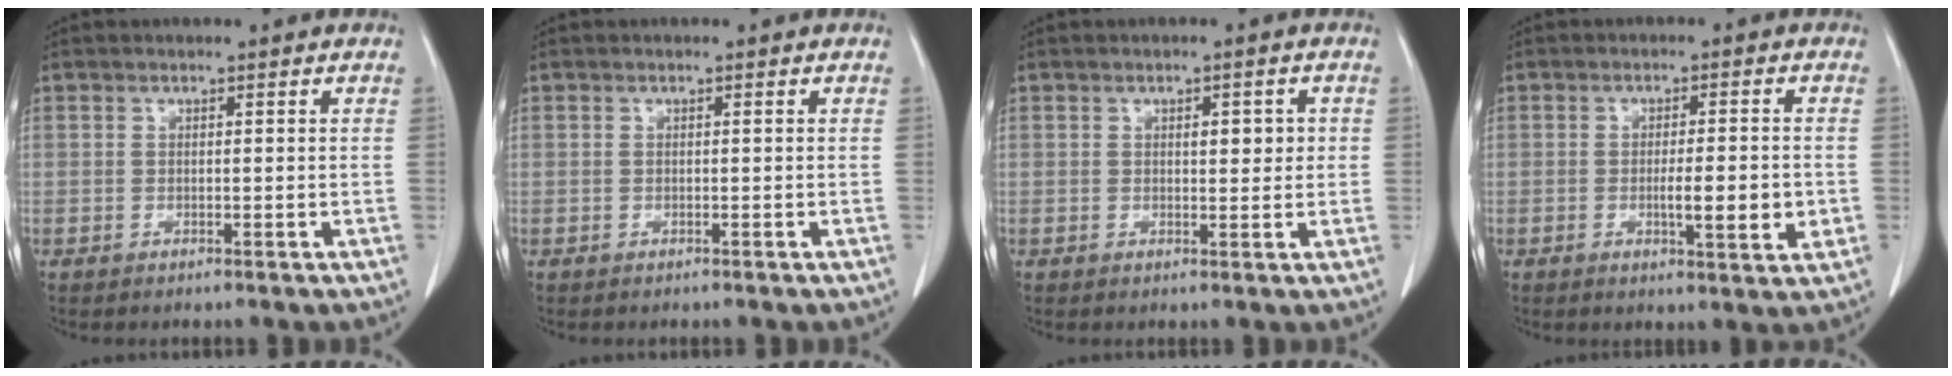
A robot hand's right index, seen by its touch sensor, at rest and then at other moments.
{"total": 0.0}
{"total": 2.8, "force": [0.6, 1.1, 2.5], "torque": [-0.033, 0.001, 0.009]}
{"total": 6.3, "force": [-1.2, 0.9, 6.2], "torque": [-0.093, -0.008, -0.016]}